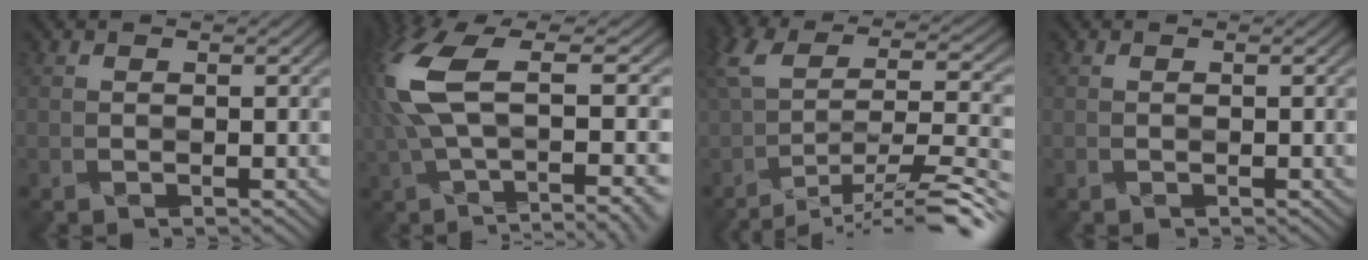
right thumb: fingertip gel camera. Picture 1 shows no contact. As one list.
[{"total": 13.9, "force": [1.2, 4.7, 13.1], "torque": [-0.299, 0.011, 0.033]}, {"total": 12.9, "force": [-8.0, 3.3, 9.5], "torque": [-0.195, 0.006, -0.131]}, {"total": 0.0}]